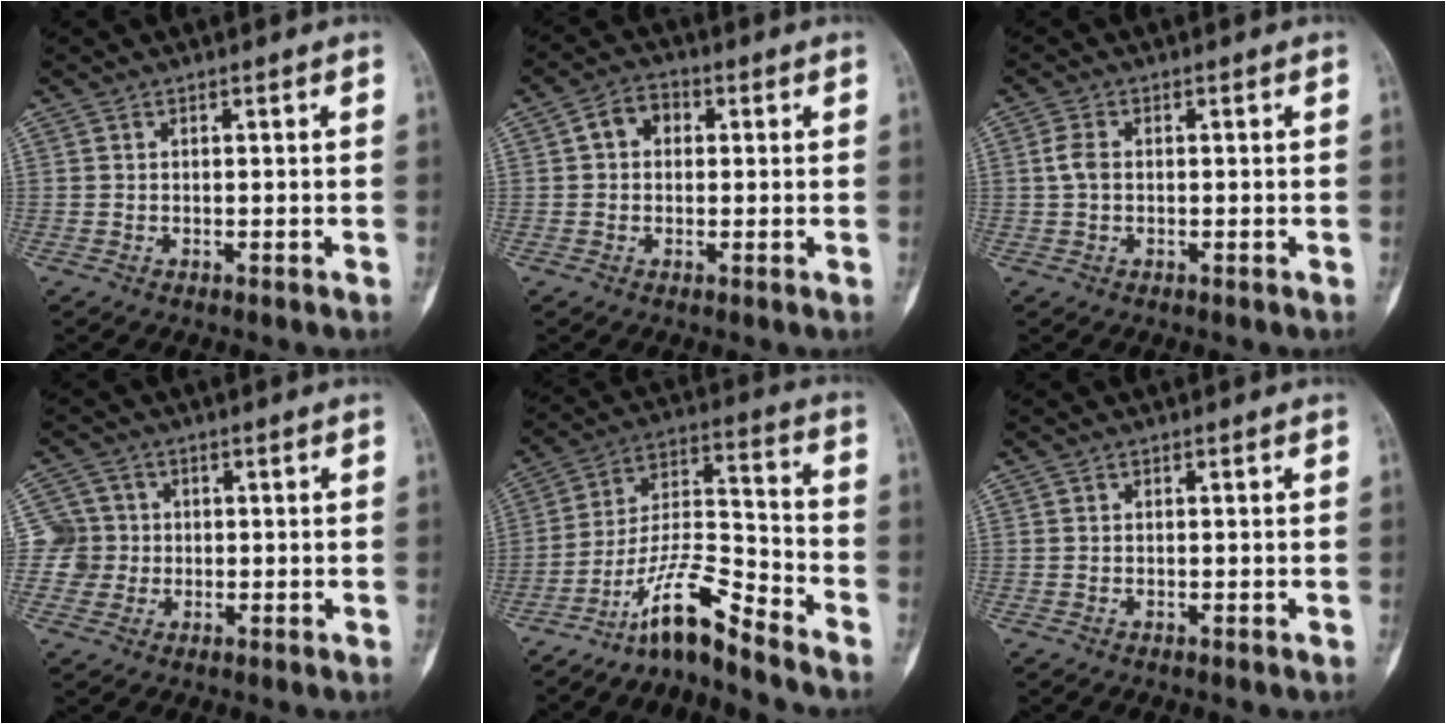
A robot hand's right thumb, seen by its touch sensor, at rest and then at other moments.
{"total": 4.8, "force": [0.7, 3.7, 2.9], "torque": [-0.032, 0.015, 0.003]}
{"total": 2.7, "force": [0.1, 1.7, 2.1], "torque": [-0.048, 0.006, -0.002]}
{"total": 5.0, "force": [-0.3, 5.0, 0.0], "torque": [0.033, 0.012, -0.012]}
{"total": 11.7, "force": [-9.5, 1.8, 6.6], "torque": [-0.129, 0.095, -0.179]}
{"total": 0.0}